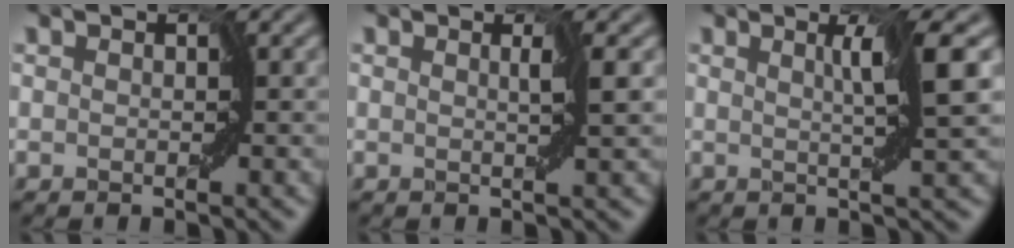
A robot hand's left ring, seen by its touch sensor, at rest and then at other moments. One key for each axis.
{"total": 1.1, "fx": 0.4, "fy": -0.3, "fz": 1.0, "tx": -0.028, "ty": -0.002, "tz": 0.007}
{"total": 3.1, "fx": 0.8, "fy": -0.3, "fz": 3.0, "tx": -0.059, "ty": 0.000, "tz": 0.016}